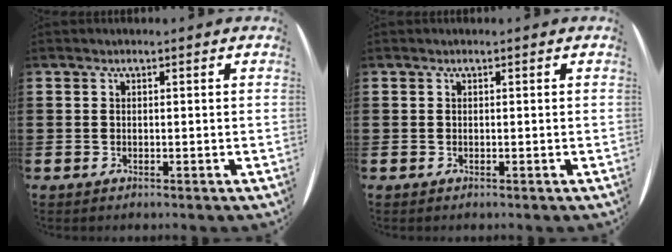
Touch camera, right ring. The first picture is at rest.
{"total": 0.0}